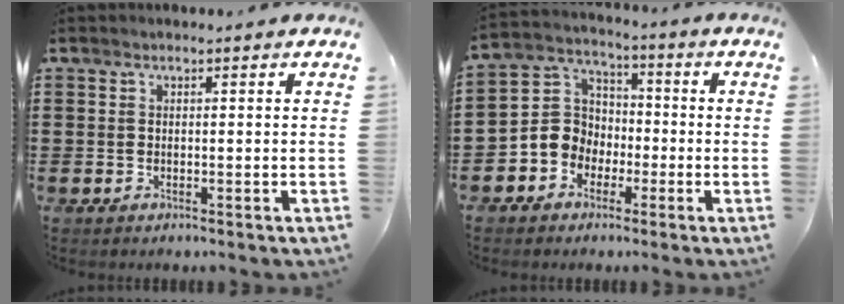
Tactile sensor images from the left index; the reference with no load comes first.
{"total": 6.4, "force": [-1.9, 5.8, 1.9], "torque": [-0.075, 0.008, -0.045]}